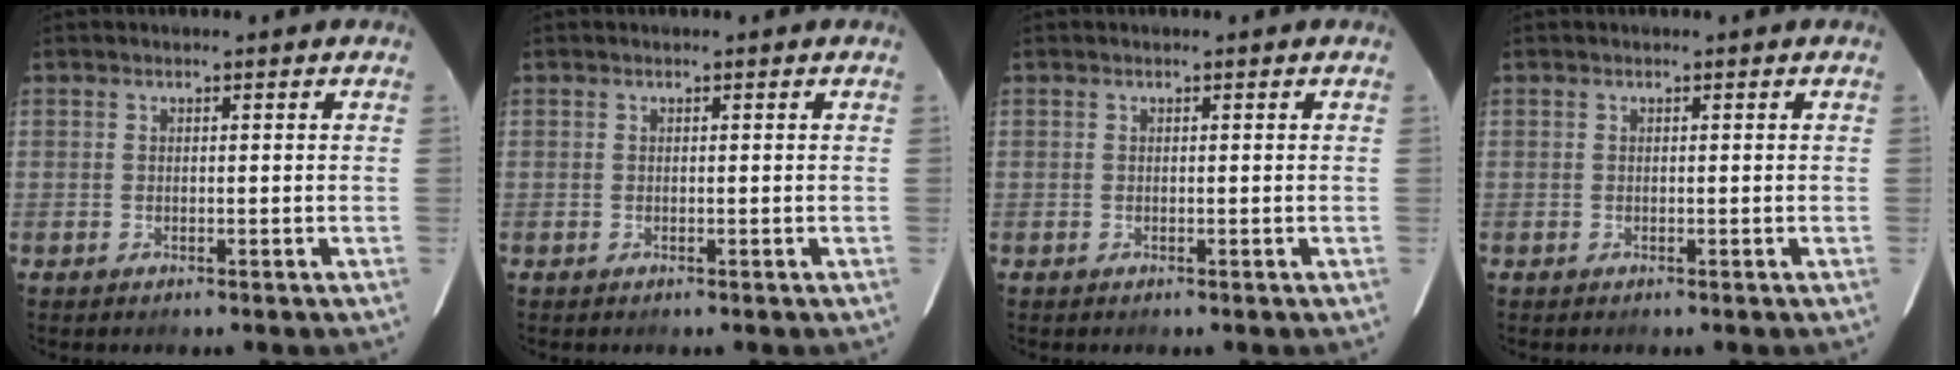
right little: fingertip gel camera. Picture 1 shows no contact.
{"total": 0.0}
{"total": 0.0}
{"total": 0.0}